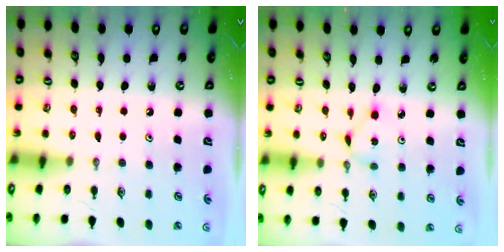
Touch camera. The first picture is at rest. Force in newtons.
{"total": 3.0, "press": 3.0, "slide": 0.1}